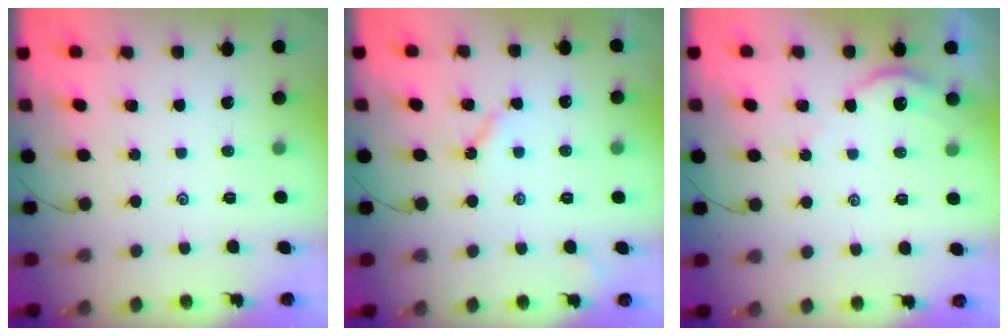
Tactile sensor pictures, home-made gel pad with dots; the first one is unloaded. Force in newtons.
{"total": 4.4, "press": 4.3, "slide": 0.9}
{"total": 2.8, "press": 2.8, "slide": 0.4}